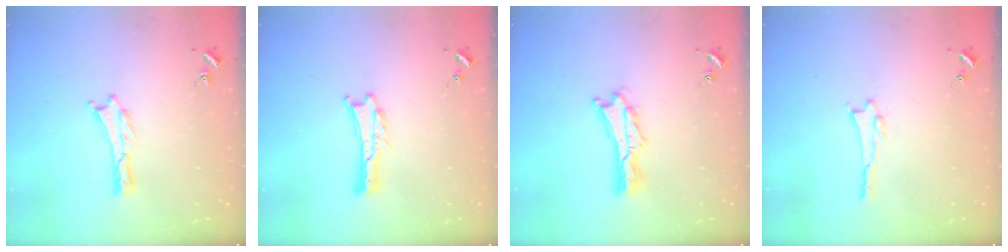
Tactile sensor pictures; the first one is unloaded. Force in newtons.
{"total": 0.0}
{"total": 2.1, "press": 2.1, "slide": 0.3}
{"total": 0.0}